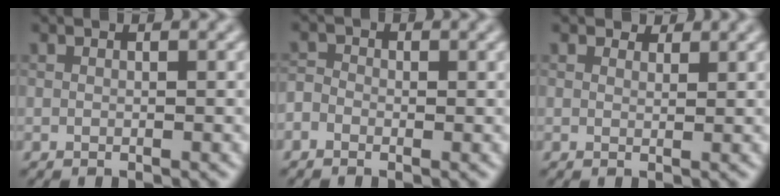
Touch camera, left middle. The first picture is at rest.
{"total": 1.2, "force": [-0.8, 0.9, 0.2], "torque": [-0.014, -0.001, -0.014]}
{"total": 1.4, "force": [1.4, 0.4, 0.0], "torque": [-0.013, -0.002, 0.017]}